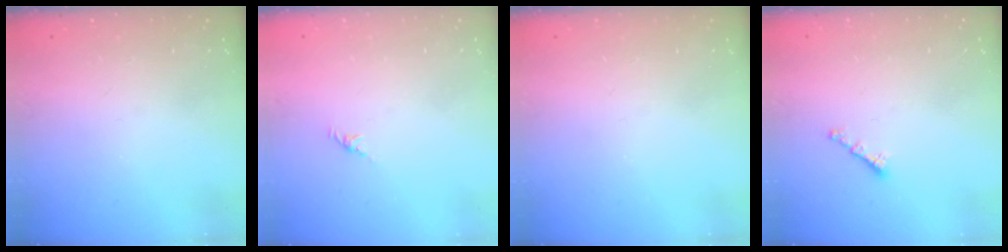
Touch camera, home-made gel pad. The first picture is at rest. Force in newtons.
{"total": 2.1, "press": 2.0, "slide": 0.7}
{"total": 0.0}
{"total": 0.6, "press": 0.5, "slide": 0.4}